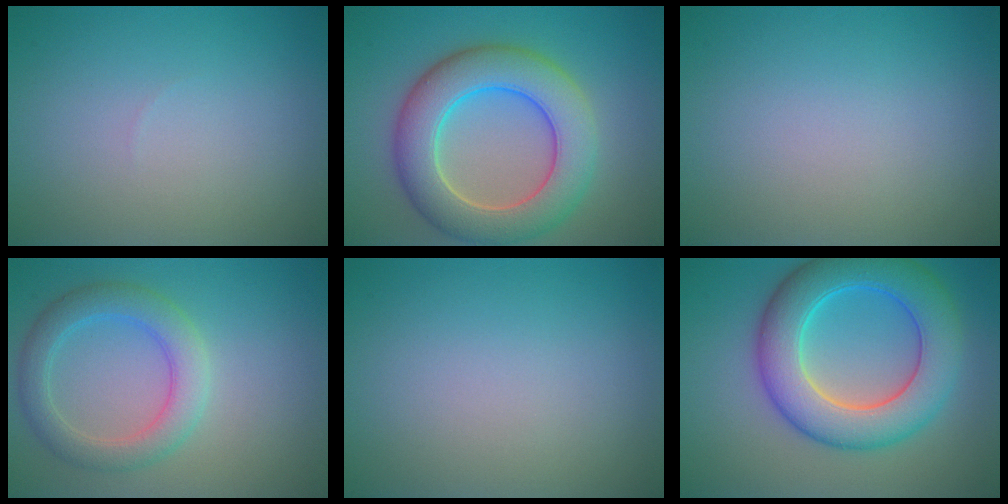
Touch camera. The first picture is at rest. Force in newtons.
{"total": 8.4, "press": 8.4, "slide": 0.5}
{"total": 0.0}
{"total": 4.1, "press": 4.1, "slide": 0.1}
{"total": 0.0}
{"total": 8.9, "press": 8.9, "slide": 0.1}